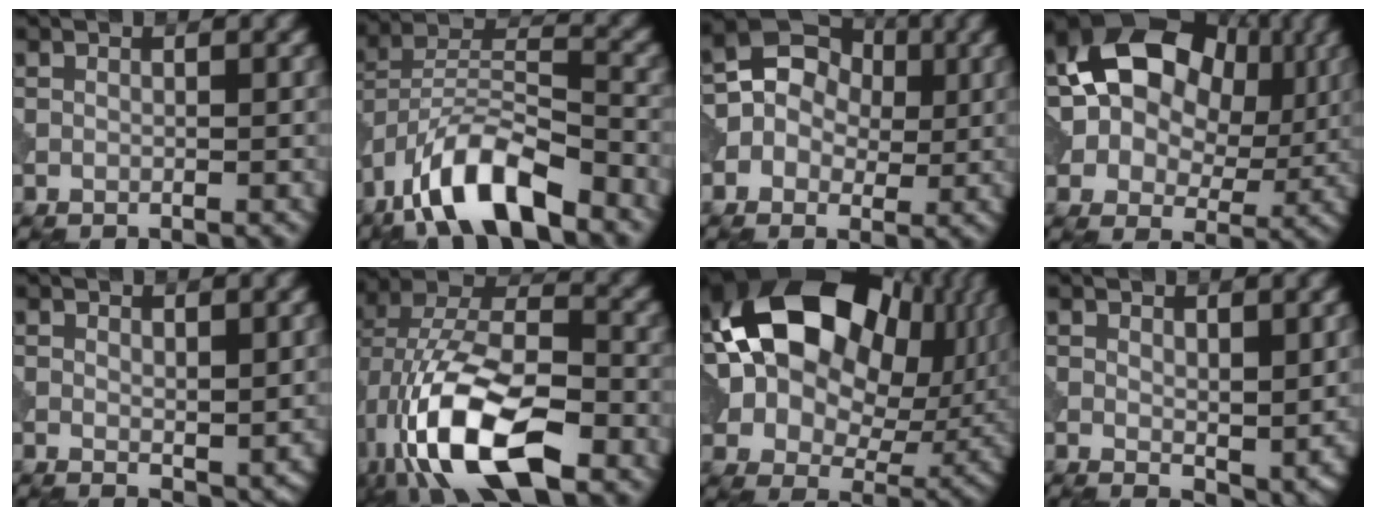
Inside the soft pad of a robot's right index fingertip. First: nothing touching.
{"total": 10.0, "force": [-6.7, 3.4, 6.6], "torque": [-0.113, 0.010, -0.130]}
{"total": 6.4, "force": [0.4, 5.5, 3.4], "torque": [-0.039, 0.026, -0.017]}
{"total": 12.6, "force": [3.2, 9.3, 7.9], "torque": [-0.129, 0.019, 0.046]}
{"total": 1.5, "force": [0.8, 0.6, 1.1], "torque": [-0.016, -0.008, 0.019]}
{"total": 14.0, "force": [-5.5, 6.6, 11.0], "torque": [-0.215, -0.008, -0.105]}
{"total": 20.4, "force": [4.4, 14.4, 13.8], "torque": [-0.255, 0.015, 0.075]}
{"total": 3.3, "force": [1.4, 1.7, 2.5], "torque": [-0.039, -0.012, 0.030]}